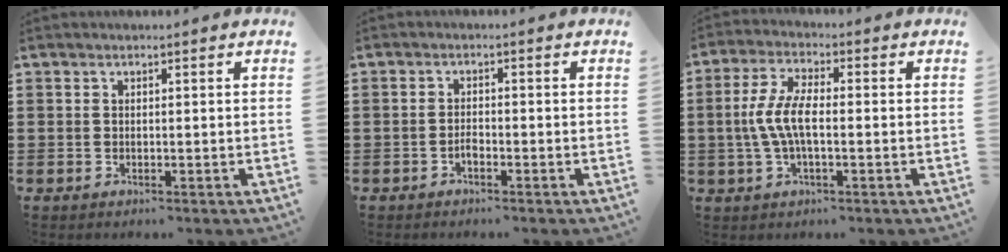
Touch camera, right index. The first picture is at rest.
{"total": 1.5, "force": [-1.0, 0.6, 0.9], "torque": [-0.019, 0.000, -0.020]}
{"total": 6.6, "force": [-1.0, 2.3, 6.1], "torque": [-0.141, -0.007, -0.029]}